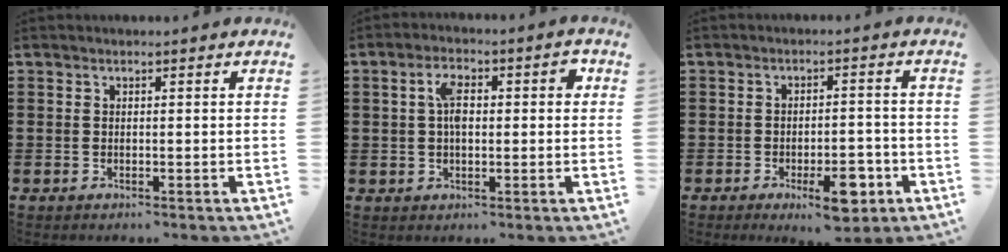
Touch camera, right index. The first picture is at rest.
{"total": 5.2, "force": [0.4, 2.6, 4.5], "torque": [-0.084, 0.011, 0.001]}
{"total": 6.3, "force": [-3.3, 2.2, 4.9], "torque": [-0.080, 0.002, -0.052]}